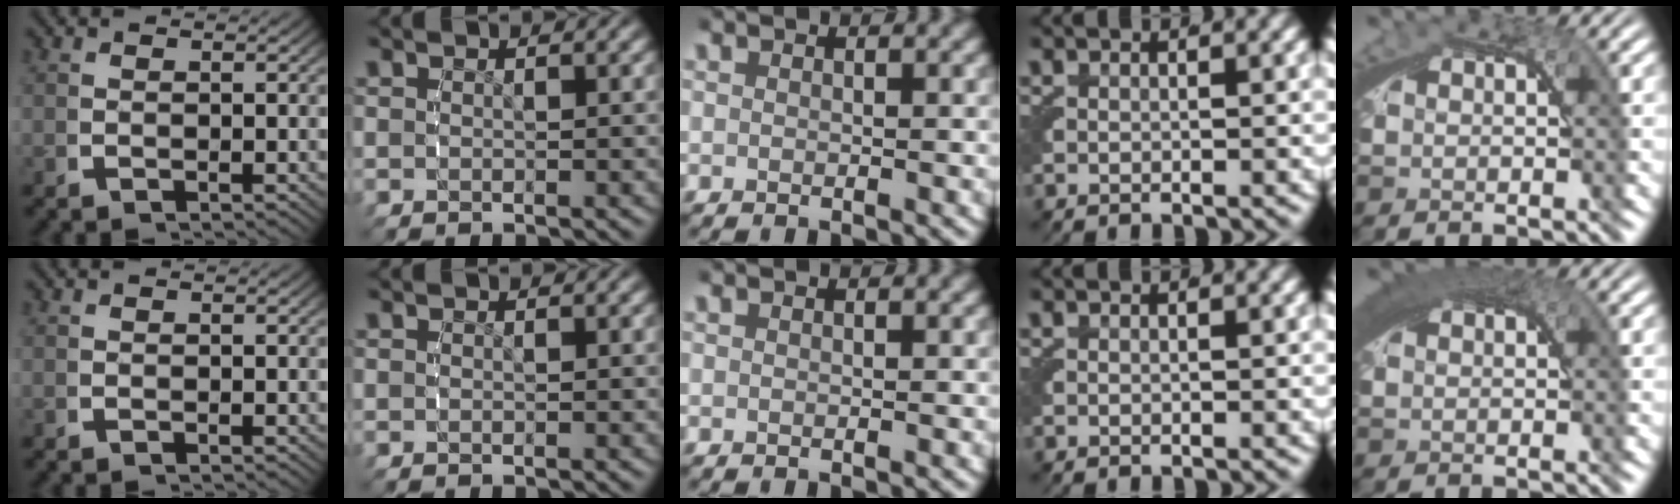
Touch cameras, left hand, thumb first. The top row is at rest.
{"little": {"total": 4.0, "force": [1.8, 1.4, 3.3], "torque": [-0.046, 0.015, 0.023]}}